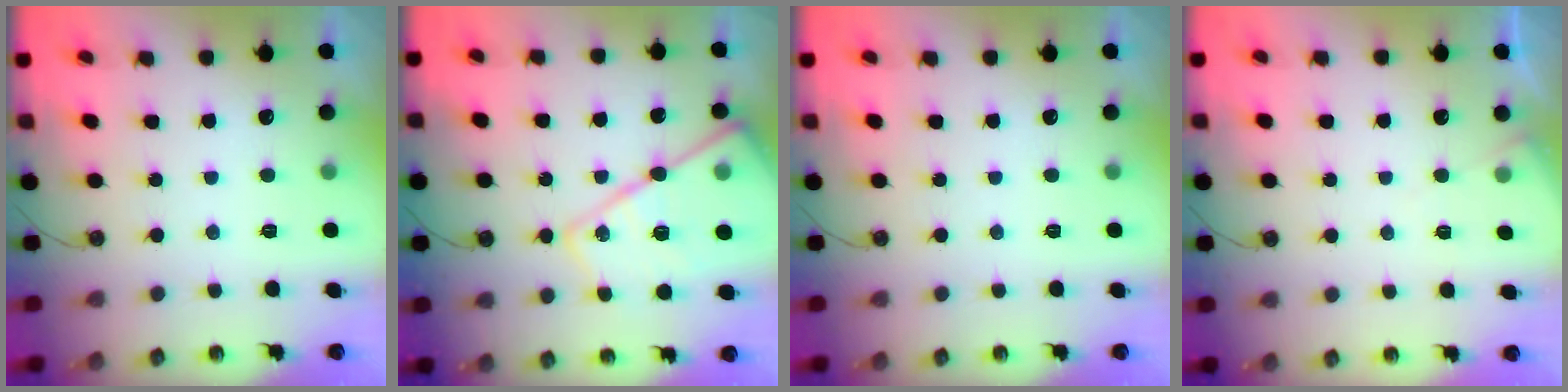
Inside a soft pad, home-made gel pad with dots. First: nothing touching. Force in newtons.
{"total": 21.7, "press": 21.6, "slide": 1.6}
{"total": 0.0}
{"total": 4.4, "press": 4.4, "slide": 0.6}